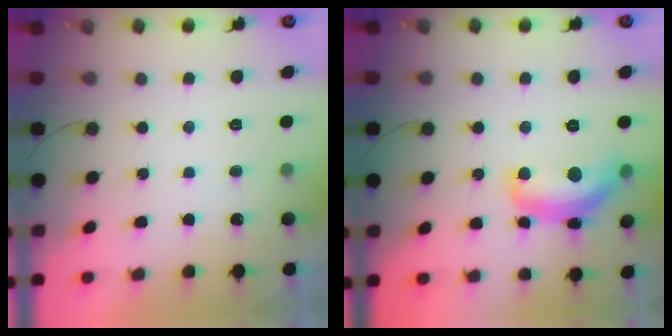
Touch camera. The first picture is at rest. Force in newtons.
{"total": 14.2, "press": 14.1, "slide": 1.2}